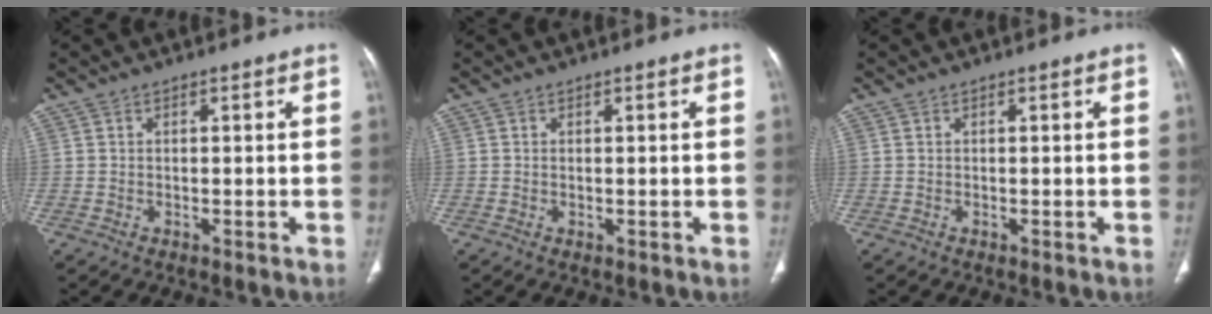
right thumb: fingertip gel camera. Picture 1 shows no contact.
{"total": 0.0}
{"total": 0.0}